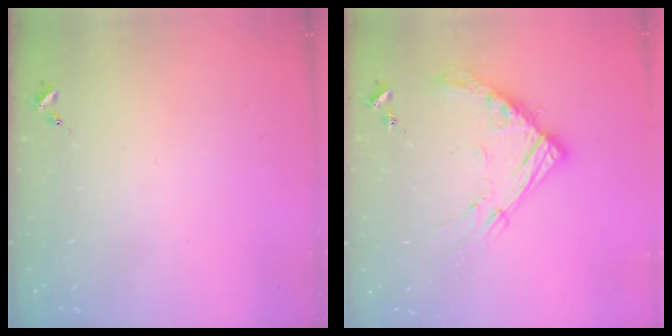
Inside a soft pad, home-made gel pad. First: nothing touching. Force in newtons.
{"total": 15.1, "press": 15.1, "slide": 1.5}